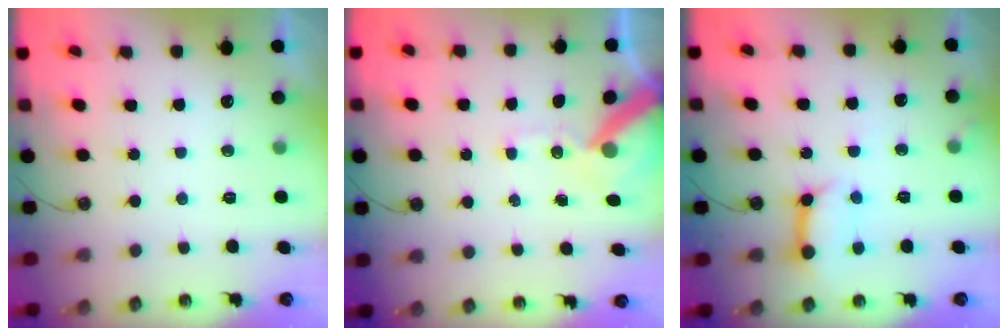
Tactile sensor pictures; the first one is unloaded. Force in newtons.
{"total": 11.1, "press": 10.9, "slide": 1.7}
{"total": 10.9, "press": 10.8, "slide": 1.4}